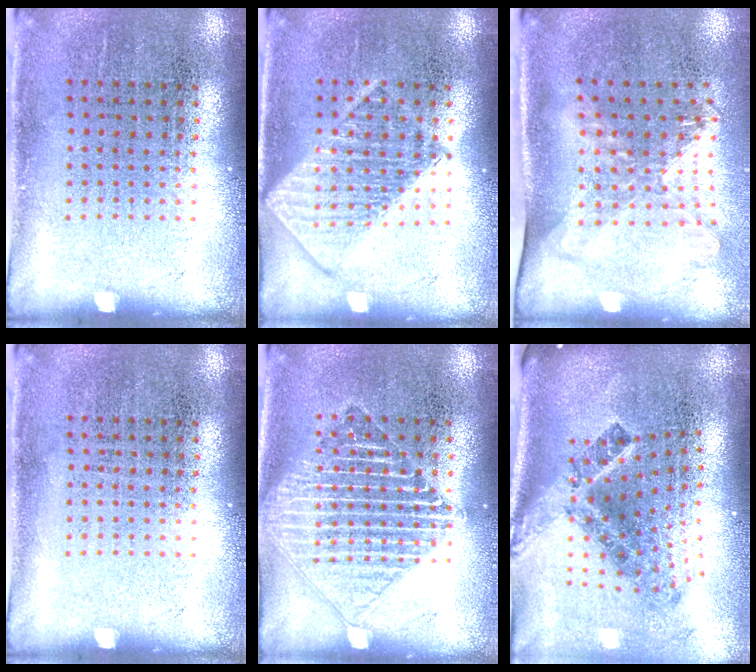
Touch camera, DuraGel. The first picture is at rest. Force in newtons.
{"total": 3.0, "press": 2.9, "slide": 0.5}
{"total": 1.7, "press": 1.3, "slide": 1.1}
{"total": 0.0}
{"total": 1.8, "press": 1.8, "slide": 0.2}
{"total": 2.7, "press": 1.6, "slide": 2.1}